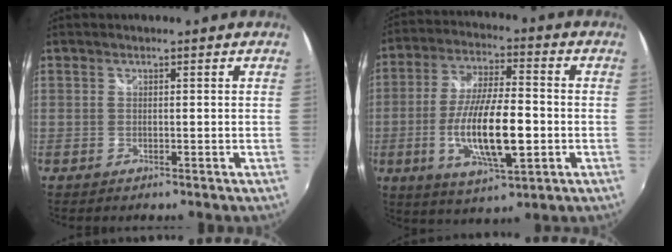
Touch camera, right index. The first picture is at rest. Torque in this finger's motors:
{"motor_torque": [1.36, -0.78, 0.60, 0.21]}